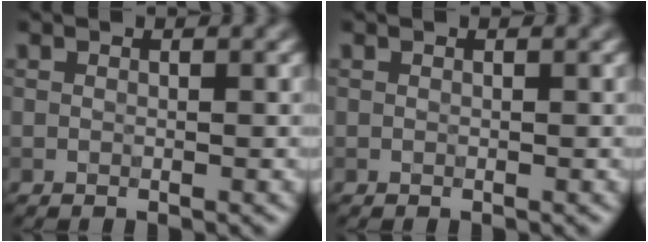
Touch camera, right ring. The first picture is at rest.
{"total": 0.0}